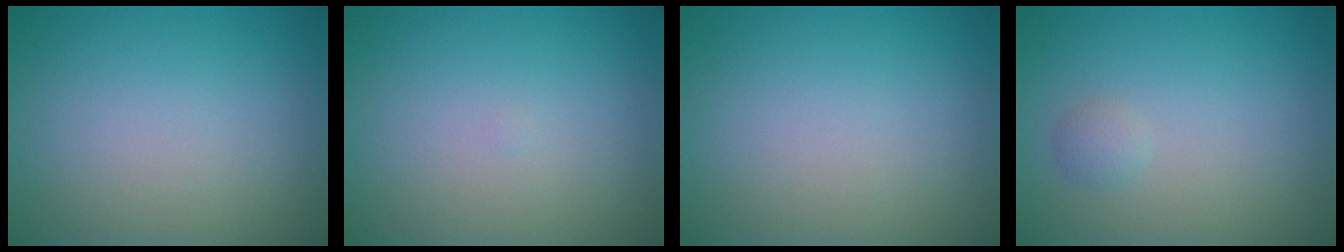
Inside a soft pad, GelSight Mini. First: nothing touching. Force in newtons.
{"total": 0.0}
{"total": 0.0}
{"total": 0.9, "press": 0.9, "slide": 0.0}